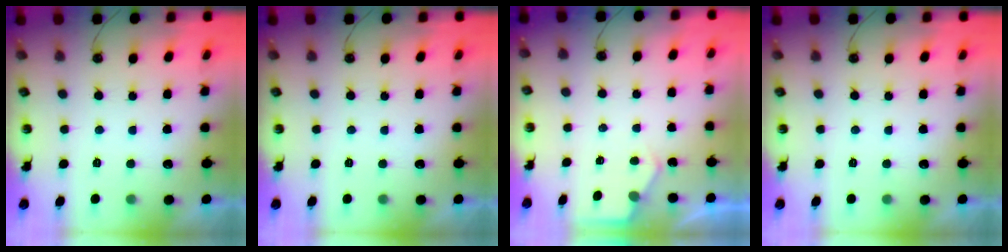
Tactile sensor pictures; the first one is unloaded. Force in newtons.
{"total": 0.0}
{"total": 3.2, "press": 3.1, "slide": 0.5}
{"total": 0.0}